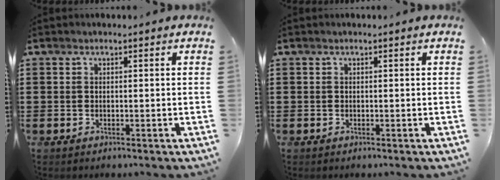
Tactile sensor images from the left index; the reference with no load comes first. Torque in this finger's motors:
{"motor_torque": [-0.02, 0.02, 0.07, -0.01]}